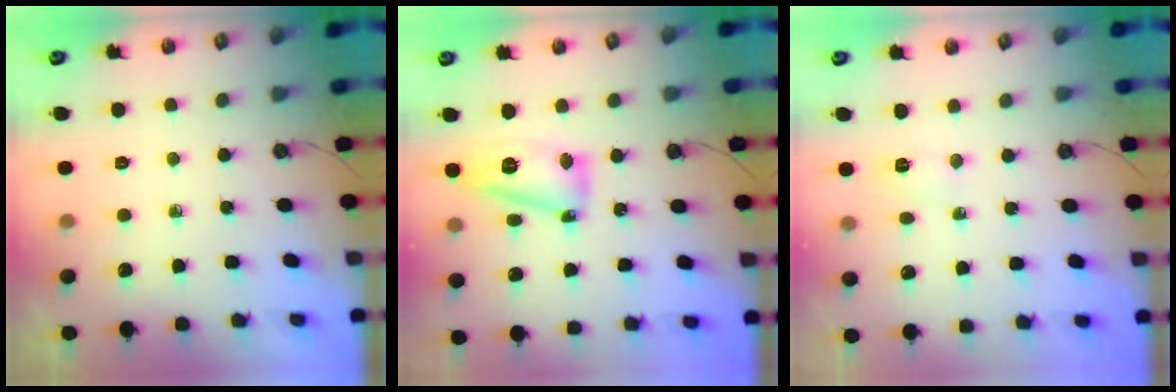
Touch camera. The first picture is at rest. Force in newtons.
{"total": 14.0, "press": 14.0, "slide": 1.2}
{"total": 3.0, "press": 2.8, "slide": 1.1}